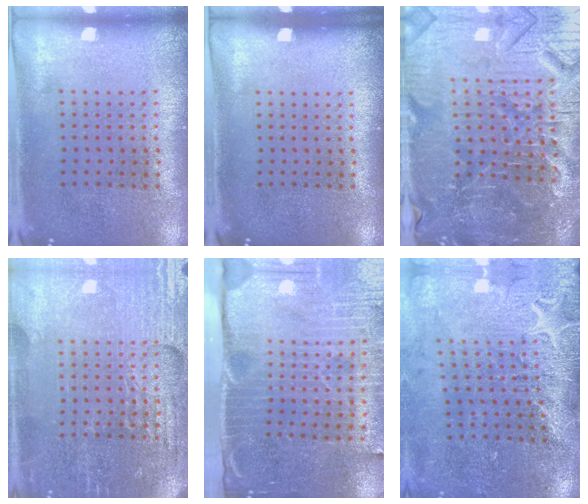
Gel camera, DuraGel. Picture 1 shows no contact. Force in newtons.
{"total": 0.0}
{"total": 5.5, "press": 5.2, "slide": 1.6}
{"total": 4.3, "press": 4.2, "slide": 1.2}
{"total": 4.5, "press": 3.7, "slide": 2.6}
{"total": 3.4, "press": 3.3, "slide": 0.6}